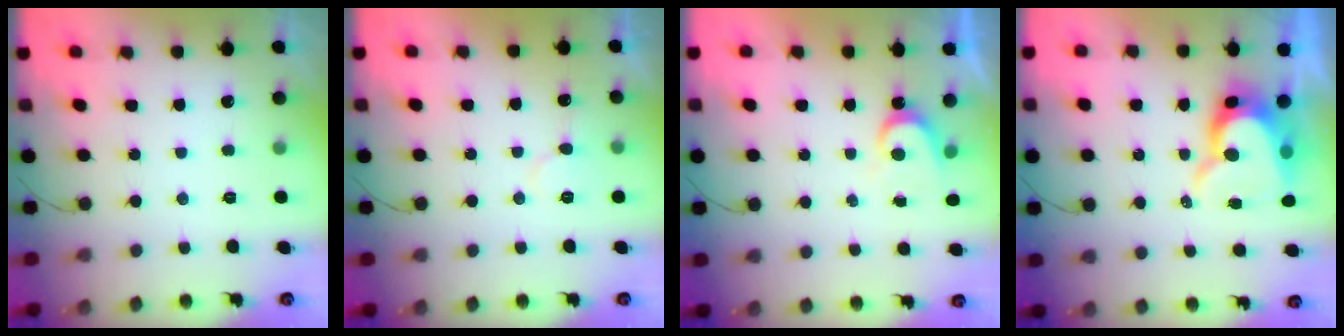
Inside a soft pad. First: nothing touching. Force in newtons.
{"total": 6.7, "press": 6.7, "slide": 0.5}
{"total": 3.7, "press": 3.6, "slide": 0.3}
{"total": 11.5, "press": 11.5, "slide": 0.9}